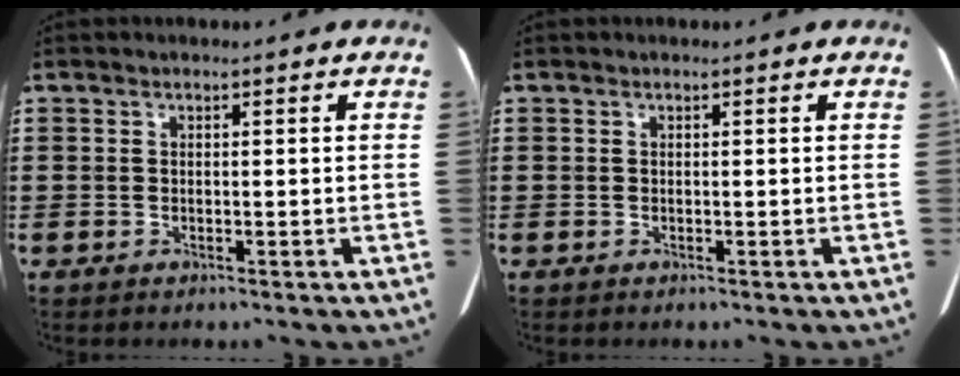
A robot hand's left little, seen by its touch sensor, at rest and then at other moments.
{"total": 0.0}